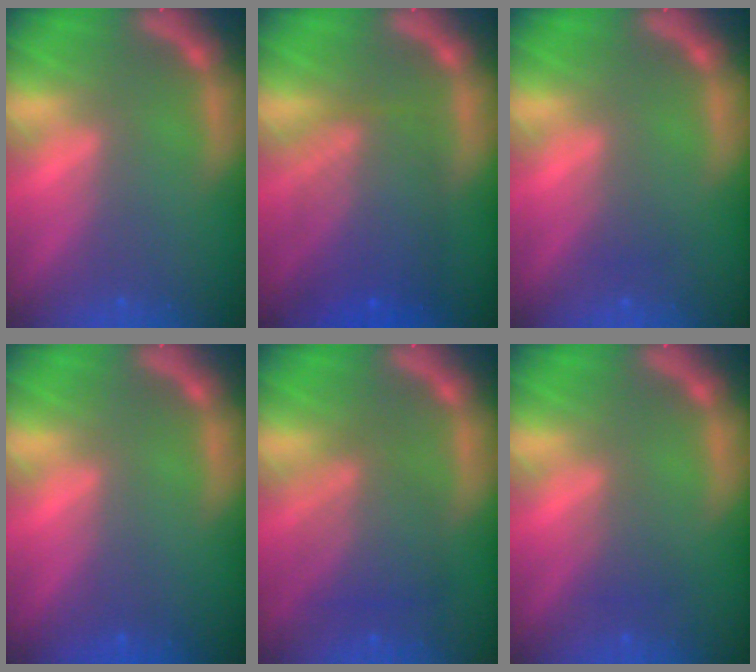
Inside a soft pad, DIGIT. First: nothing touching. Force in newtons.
{"total": 7.1}
{"total": 1.0}
{"total": 0.0}
{"total": 5.0}
{"total": 1.5}